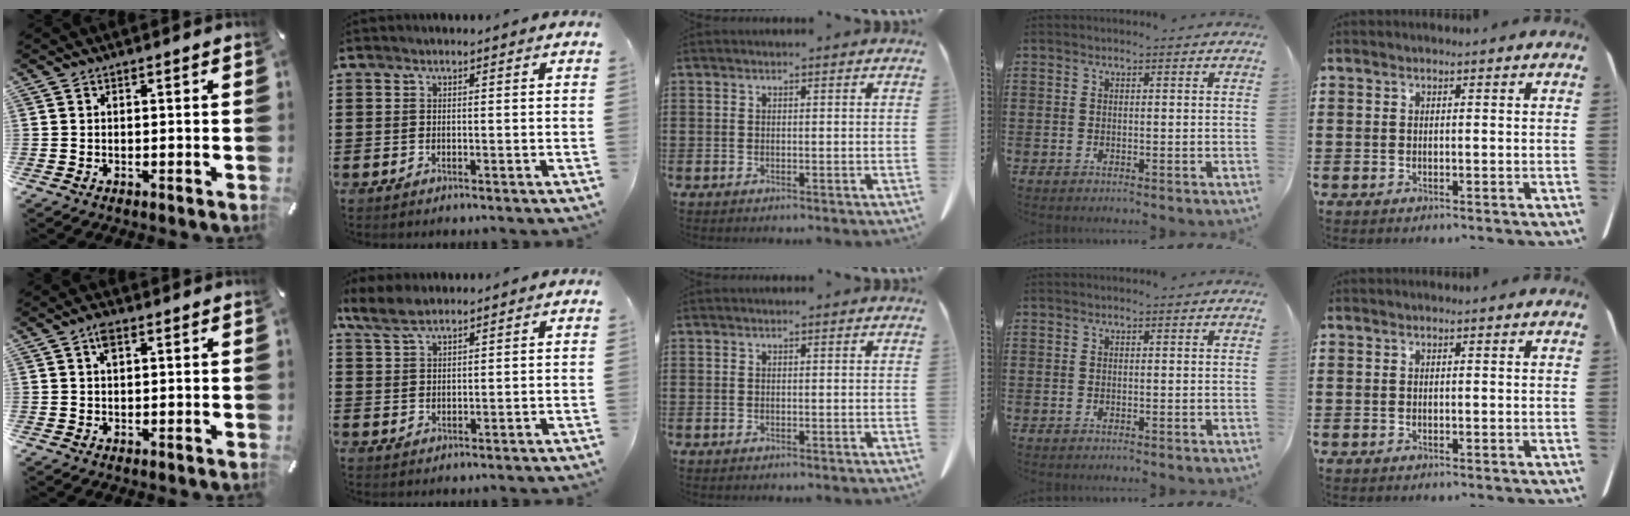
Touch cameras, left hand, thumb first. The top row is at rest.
{"thumb": {"total": 2.7, "force": [1.2, 1.4, 1.9], "torque": [-0.035, 0.001, 0.019]}, "index": {"total": 4.5, "force": [3.3, 1.6, 2.6], "torque": [-0.059, 0.002, 0.061]}}